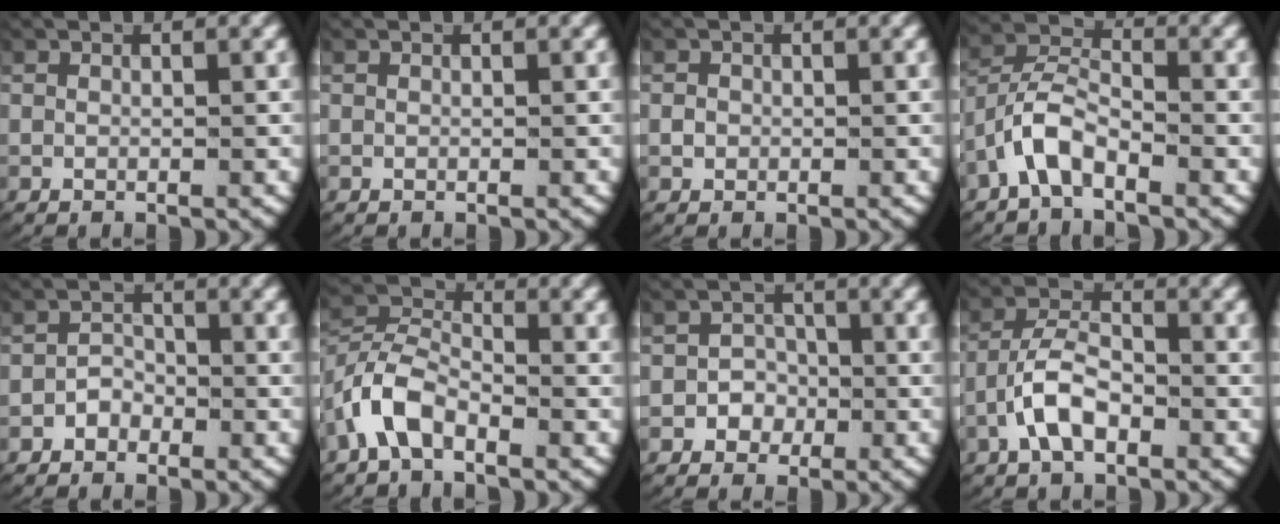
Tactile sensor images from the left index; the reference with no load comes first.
{"total": 0.6, "force": [0.0, -0.5, -0.3], "torque": [-0.001, -0.010, 0.008]}
{"total": 0.5, "force": [-0.2, 0.4, 0.2], "torque": [-0.013, -0.006, 0.000]}
{"total": 3.2, "force": [-1.5, 2.1, 1.9], "torque": [-0.052, -0.003, -0.034]}
{"total": 2.2, "force": [-1.2, 1.8, 0.4], "torque": [-0.007, -0.004, -0.023]}
{"total": 3.7, "force": [-1.5, 2.7, 2.1], "torque": [-0.052, 0.000, -0.036]}
{"total": 3.3, "force": [-1.0, 3.0, 0.7], "torque": [-0.010, -0.002, -0.024]}
{"total": 4.6, "force": [-1.9, 2.7, 3.1], "torque": [-0.067, -0.010, -0.031]}